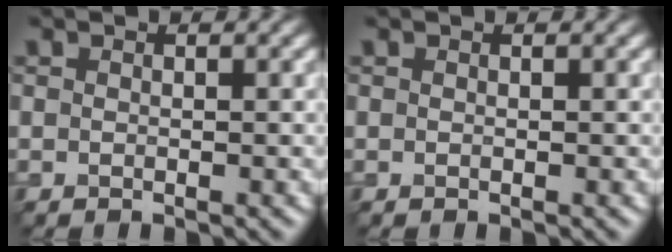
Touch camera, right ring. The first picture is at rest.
{"total": 0.0}